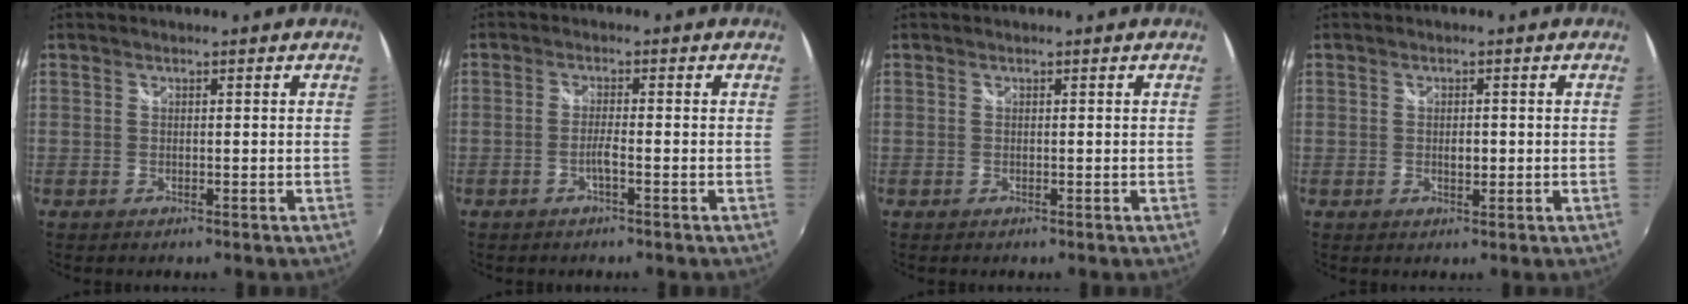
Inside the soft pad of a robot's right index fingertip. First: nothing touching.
{"total": 1.9, "force": [-1.0, -0.2, 1.7], "torque": [-0.032, 0.000, -0.020]}
{"total": 0.0}
{"total": 2.0, "force": [-0.1, 1.2, 1.6], "torque": [-0.025, 0.000, -0.001]}